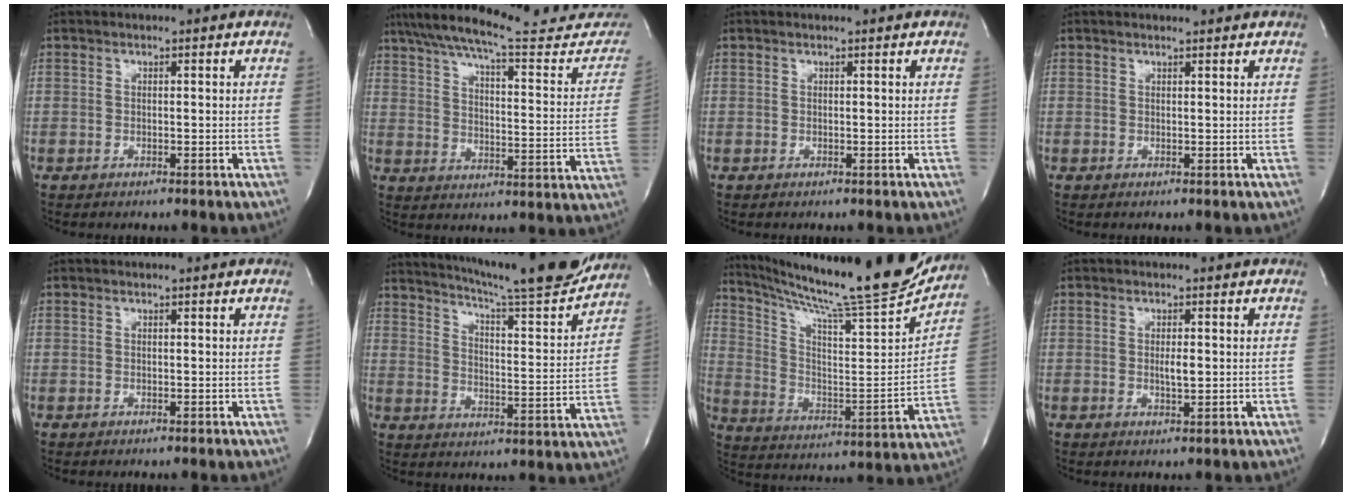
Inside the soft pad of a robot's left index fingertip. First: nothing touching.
{"total": 25.5, "force": [22.5, 3.6, 11.5], "torque": [-0.175, -0.037, 0.290]}
{"total": 0.7, "force": [0.6, -0.1, 0.1], "torque": [-0.003, 0.001, 0.008]}
{"total": 1.7, "force": [1.6, 0.0, 0.2], "torque": [-0.010, 0.005, 0.022]}
{"total": 0.0}
{"total": 20.8, "force": [18.8, 0.7, 8.8], "torque": [-0.142, -0.049, 0.254]}
{"total": 23.4, "force": [21.5, 0.0, 9.3], "torque": [-0.161, -0.077, 0.317]}
{"total": 1.8, "force": [0.3, 0.3, 1.8], "torque": [-0.034, -0.002, 0.005]}